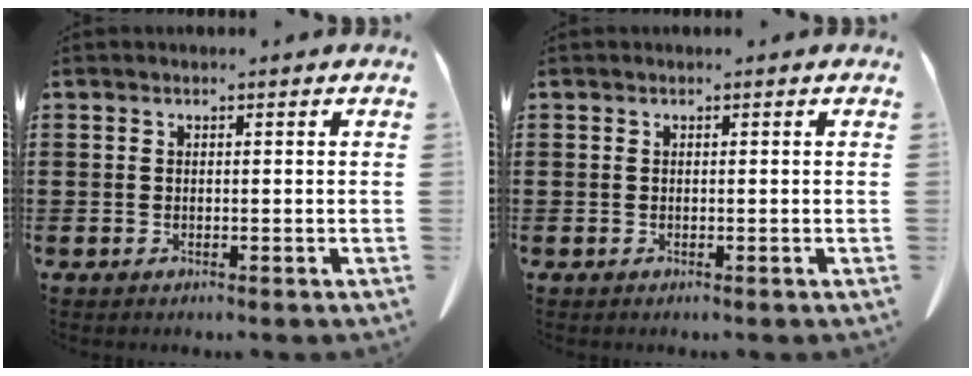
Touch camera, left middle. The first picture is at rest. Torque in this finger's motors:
{"motor_torque": [0.66, -1.13, 0.07, 0.02]}